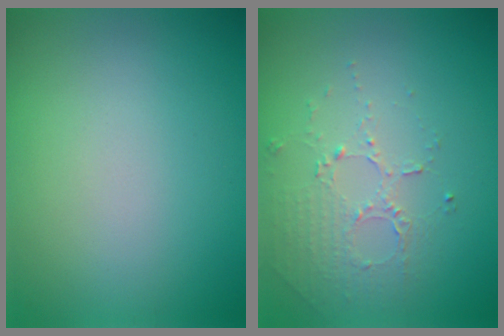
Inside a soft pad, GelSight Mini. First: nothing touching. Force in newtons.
{"total": 1.7, "press": 1.2, "slide": 1.2}